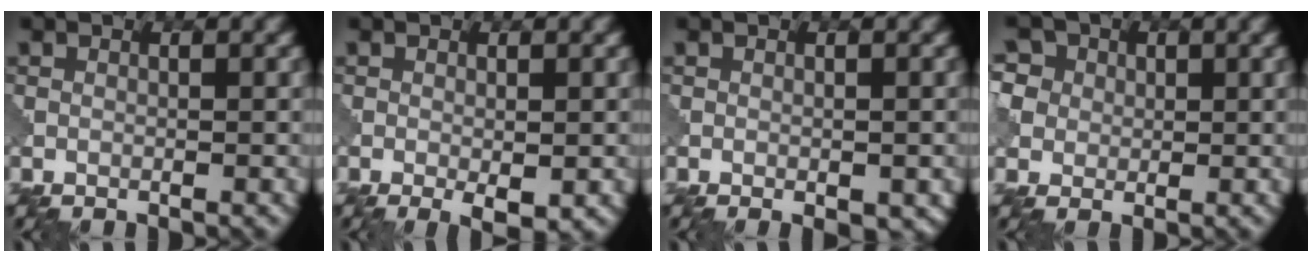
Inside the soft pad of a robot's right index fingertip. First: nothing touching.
{"total": 1.7, "force": [-0.9, -0.1, 1.5], "torque": [-0.030, -0.009, -0.008]}
{"total": 1.8, "force": [-0.9, 0.5, 1.5], "torque": [-0.008, -0.003, 0.000]}
{"total": 4.8, "force": [1.7, 4.3, 1.2], "torque": [-0.054, 0.021, 0.018]}